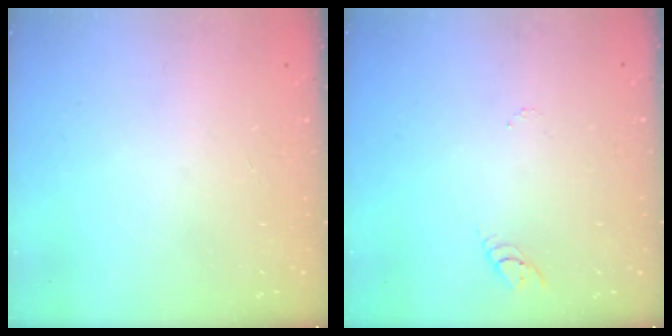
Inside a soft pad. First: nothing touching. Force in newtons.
{"total": 2.8, "press": 2.8, "slide": 0.2}